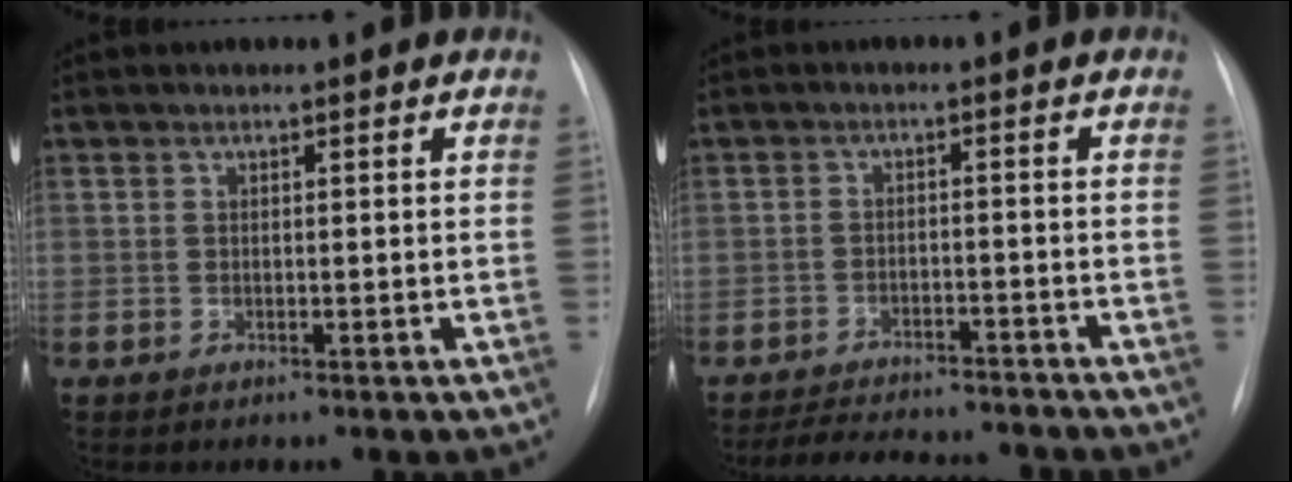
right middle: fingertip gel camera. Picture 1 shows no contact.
{"total": 12.0, "force": [-11.0, 2.6, 3.9], "torque": [-0.066, 0.003, -0.149]}